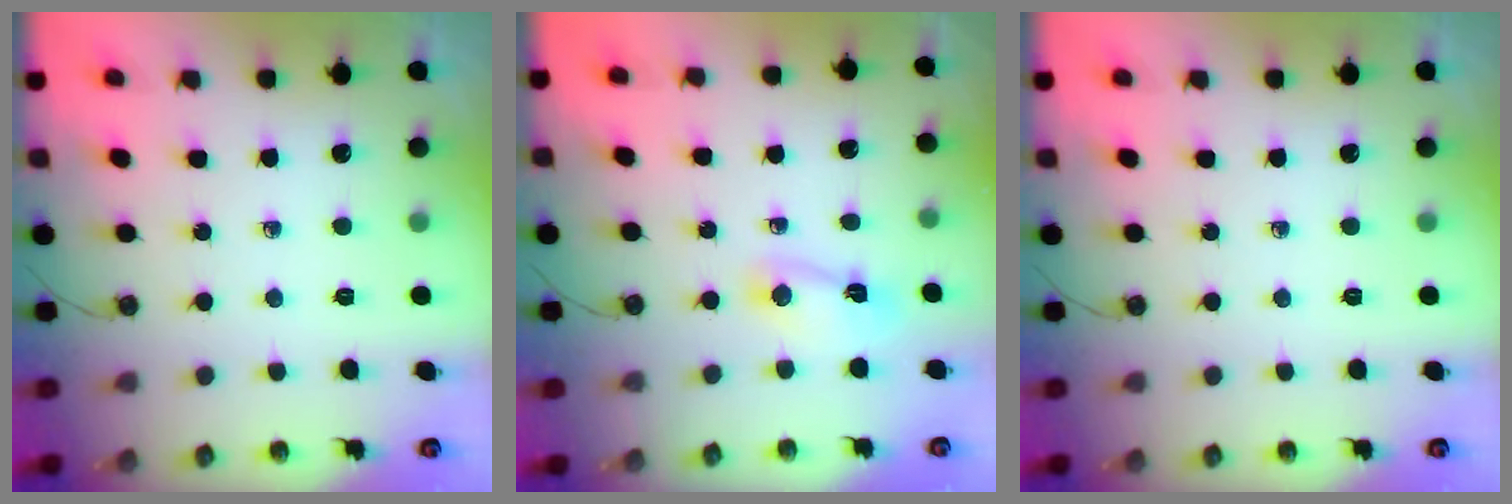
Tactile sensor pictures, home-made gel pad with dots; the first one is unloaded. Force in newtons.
{"total": 3.4, "press": 3.4, "slide": 0.4}
{"total": 0.0}